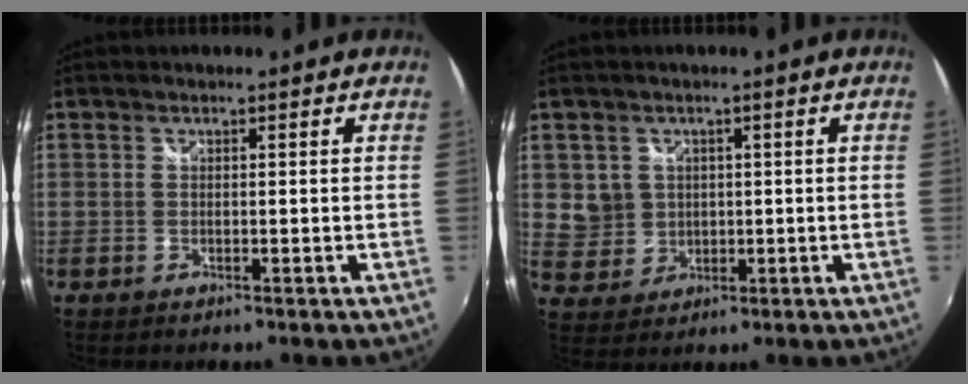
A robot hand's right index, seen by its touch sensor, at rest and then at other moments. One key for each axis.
{"total": 5.3, "fx": 0.9, "fy": 5.1, "fz": 1.0, "tx": -0.023, "ty": 0.006, "tz": 0.027}